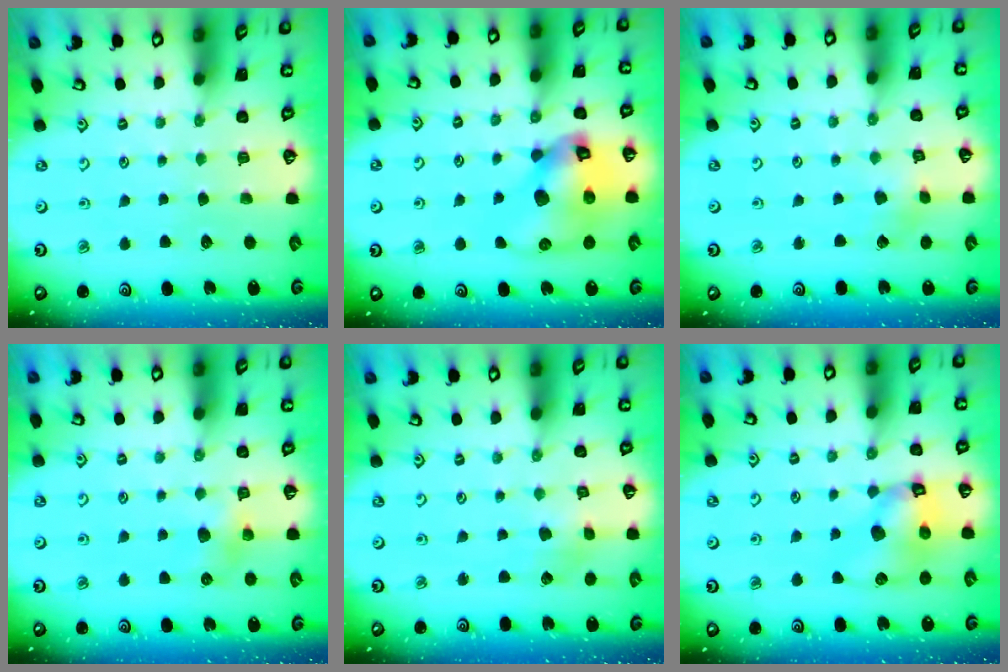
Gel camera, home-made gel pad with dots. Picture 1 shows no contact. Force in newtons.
{"total": 15.3, "press": 15.2, "slide": 2.0}
{"total": 2.1, "press": 2.1, "slide": 0.2}
{"total": 5.4, "press": 5.3, "slide": 0.6}
{"total": 2.9, "press": 2.9, "slide": 0.2}
{"total": 11.8, "press": 11.7, "slide": 1.6}